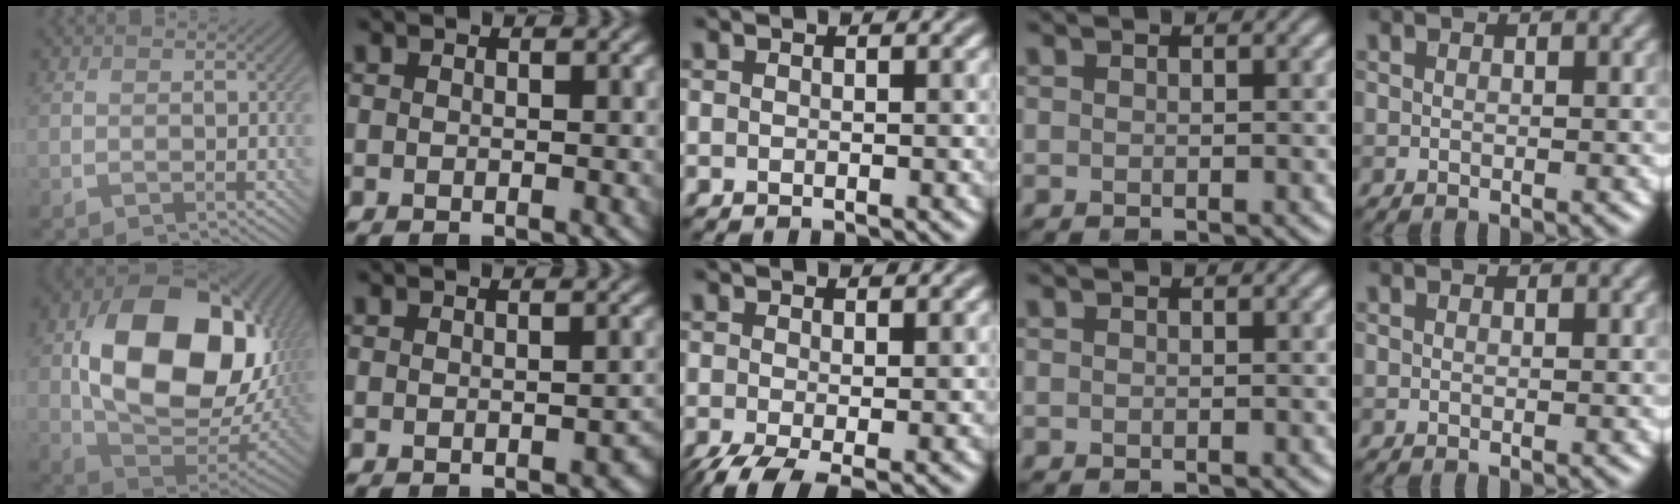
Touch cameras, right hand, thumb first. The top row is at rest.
{"thumb": {"total": 19.0, "force": [3.6, 13.0, 13.3], "torque": [-0.249, -0.035, 0.094]}, "index": {"total": 1.3, "force": [-0.7, 0.5, 1.0], "torque": [-0.016, -0.001, -0.007]}, "middle": {"total": 3.8, "force": [-1.6, 1.3, 3.2], "torque": [-0.067, -0.011, -0.031]}}